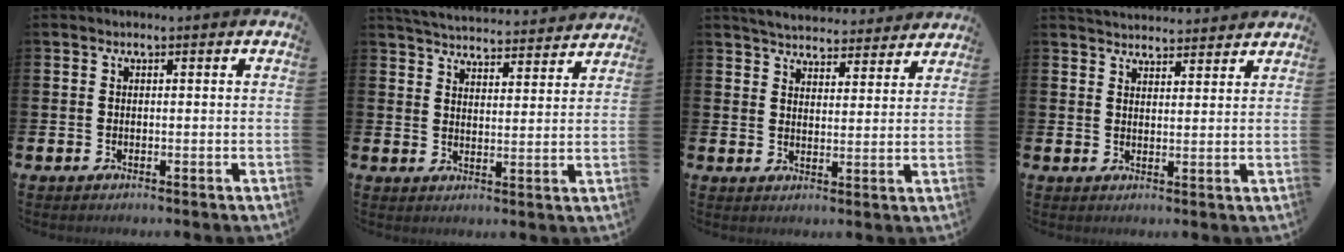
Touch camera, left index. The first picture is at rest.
{"total": 5.1, "force": [5.1, 0.4, 0.2], "torque": [-0.017, -0.043, 0.089]}
{"total": 4.8, "force": [4.8, 0.8, 0.2], "torque": [-0.017, -0.033, 0.082]}
{"total": 3.6, "force": [3.6, 0.5, -0.1], "torque": [-0.002, -0.020, 0.065]}